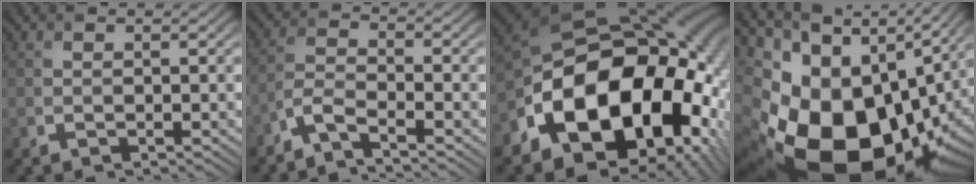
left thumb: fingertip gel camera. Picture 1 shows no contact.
{"total": 3.8, "force": [-3.2, 0.6, 1.9], "torque": [-0.047, -0.002, -0.082]}
{"total": 21.5, "force": [-6.3, 14.5, 14.5], "torque": [-0.260, -0.037, -0.087]}
{"total": 20.8, "force": [-2.2, 13.9, 15.4], "torque": [-0.309, -0.045, 0.000]}